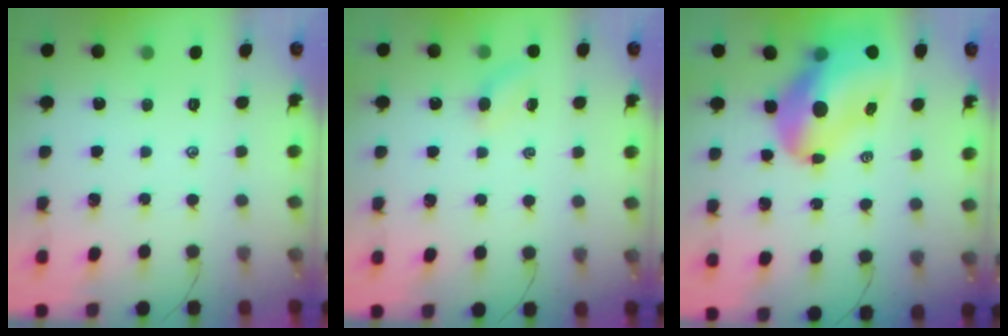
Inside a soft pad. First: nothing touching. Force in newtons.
{"total": 4.1, "press": 3.9, "slide": 1.3}
{"total": 16.8, "press": 16.0, "slide": 5.0}